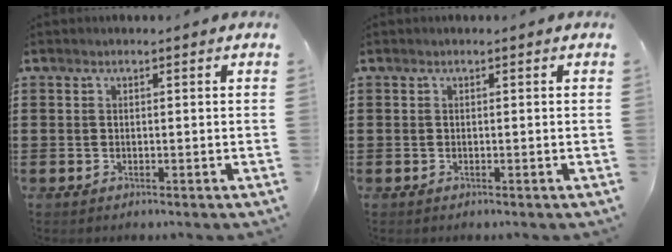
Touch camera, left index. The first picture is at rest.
{"total": 0.0}